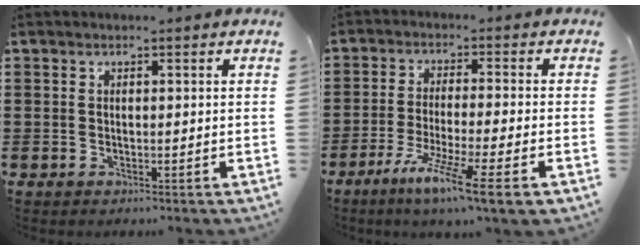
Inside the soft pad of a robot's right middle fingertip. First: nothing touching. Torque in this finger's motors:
{"motor_torque": [2.14, 0.00, 0.69, 0.21]}